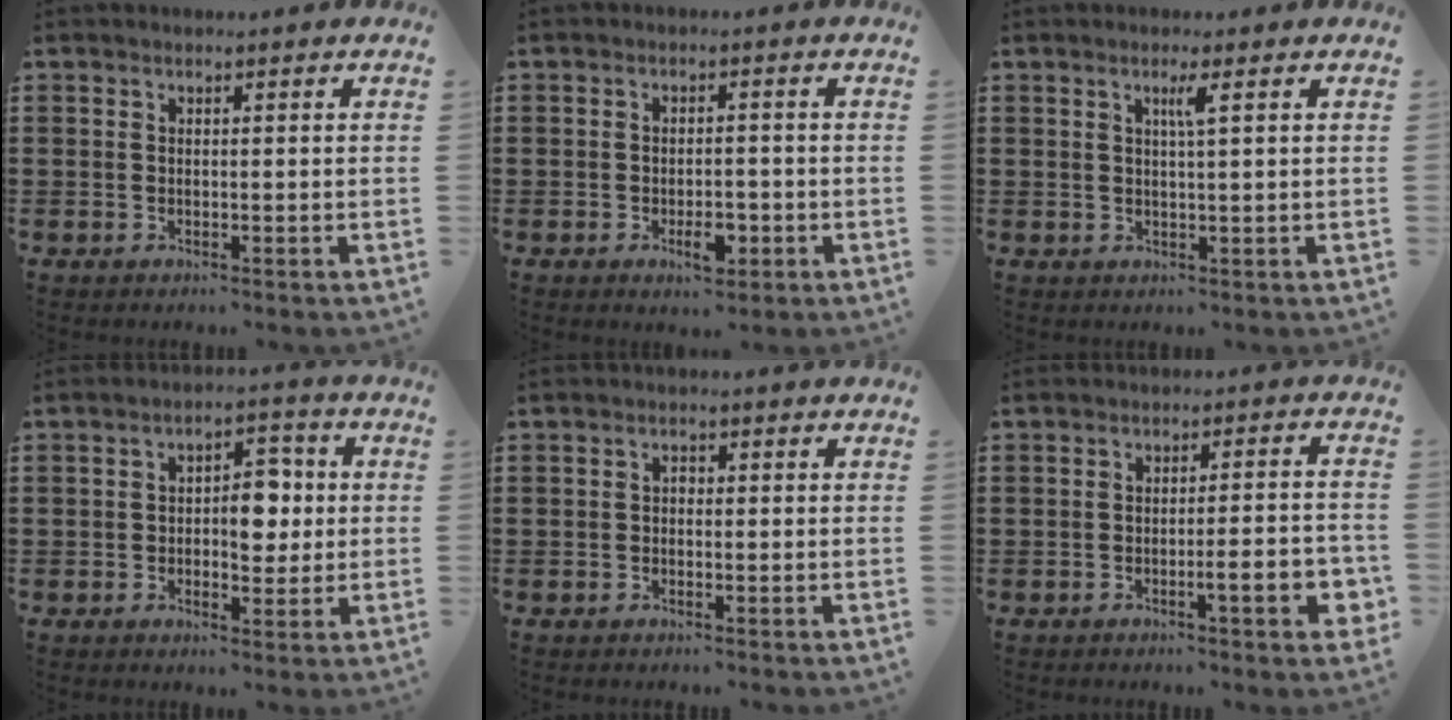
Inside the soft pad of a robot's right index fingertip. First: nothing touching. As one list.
[{"total": 4.1, "force": [-1.7, 2.0, 3.1], "torque": [-0.052, 0.005, -0.029]}, {"total": 2.1, "force": [0.8, -0.2, 1.9], "torque": [-0.038, -0.003, 0.011]}, {"total": 5.9, "force": [-0.1, 3.5, 4.7], "torque": [-0.070, 0.003, -0.012]}, {"total": 0.9, "force": [-0.5, 0.6, 0.6], "torque": [-0.014, 0.000, -0.009]}, {"total": 6.2, "force": [-2.3, 1.0, 5.6], "torque": [-0.079, -0.008, -0.037]}]